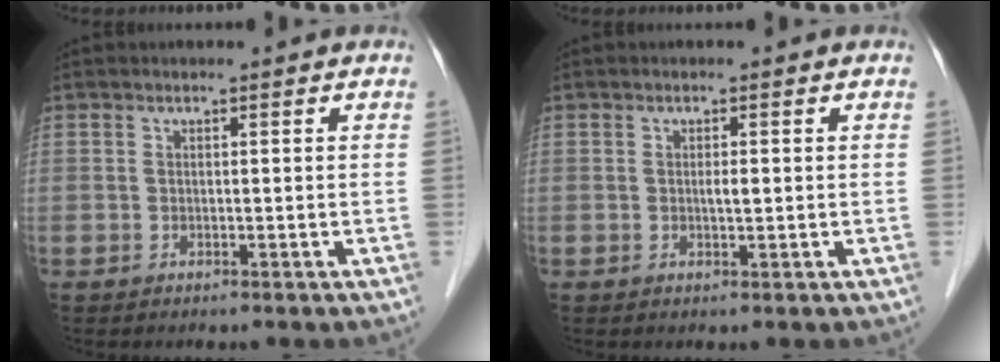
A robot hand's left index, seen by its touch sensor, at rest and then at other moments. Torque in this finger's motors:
{"motor_torque": [0.05, 0.02, 0.01, 0.00]}